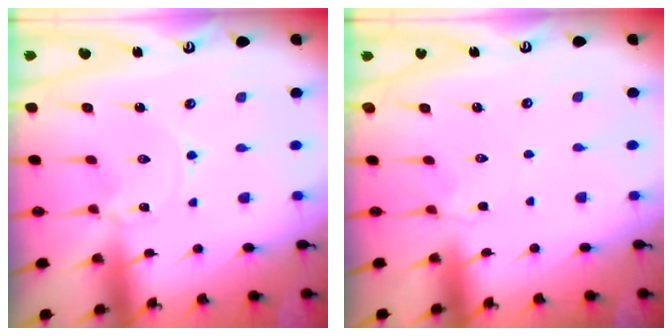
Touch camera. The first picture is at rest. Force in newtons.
{"total": 1.9, "press": 1.9, "slide": 0.5}